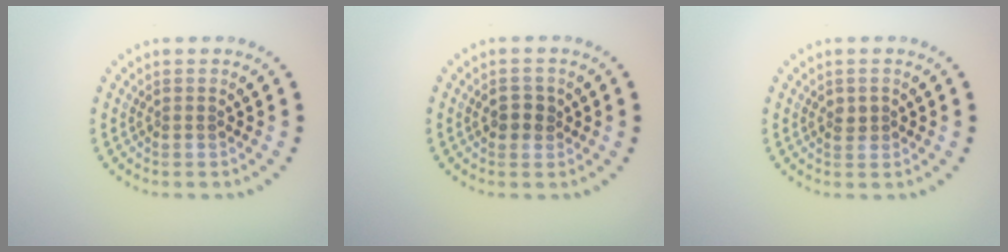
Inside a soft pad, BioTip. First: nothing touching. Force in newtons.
{"total": 1.9, "press": 1.8, "slide": 0.4}
{"total": 1.1, "press": 1.1, "slide": 0.3}